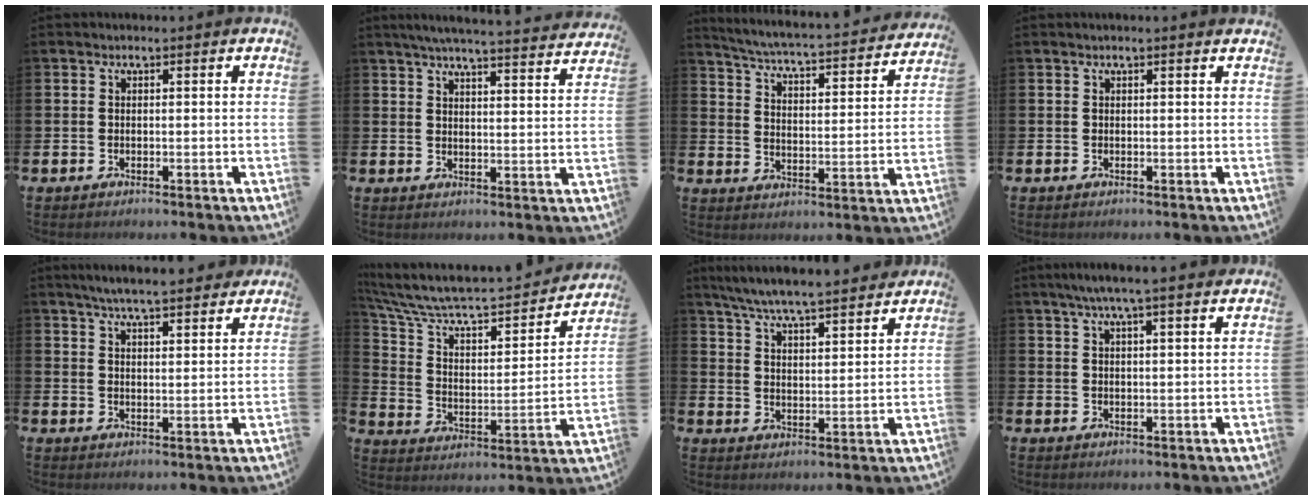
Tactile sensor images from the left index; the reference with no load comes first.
{"total": 5.5, "force": [5.3, -0.3, 1.6], "torque": [-0.042, -0.032, 0.092]}
{"total": 4.8, "force": [4.4, 0.2, 1.7], "torque": [-0.057, -0.041, 0.068]}
{"total": 0.0}
{"total": 5.8, "force": [5.6, 0.2, 1.5], "torque": [-0.040, -0.028, 0.098]}
{"total": 9.3, "force": [7.8, 3.0, 3.9], "torque": [-0.120, -0.059, 0.129]}
{"total": 7.0, "force": [6.8, 0.0, 1.8], "torque": [-0.062, -0.046, 0.121]}
{"total": 4.9, "force": [4.2, -0.2, 2.4], "torque": [-0.054, -0.010, 0.074]}